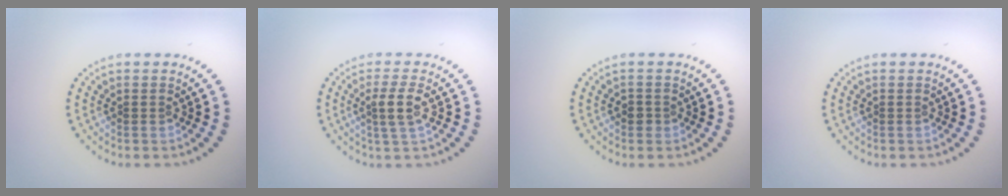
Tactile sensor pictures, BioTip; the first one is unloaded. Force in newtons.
{"total": 2.4, "press": 2.1, "slide": 1.2}
{"total": 1.0, "press": 0.8, "slide": 0.5}
{"total": 0.0}